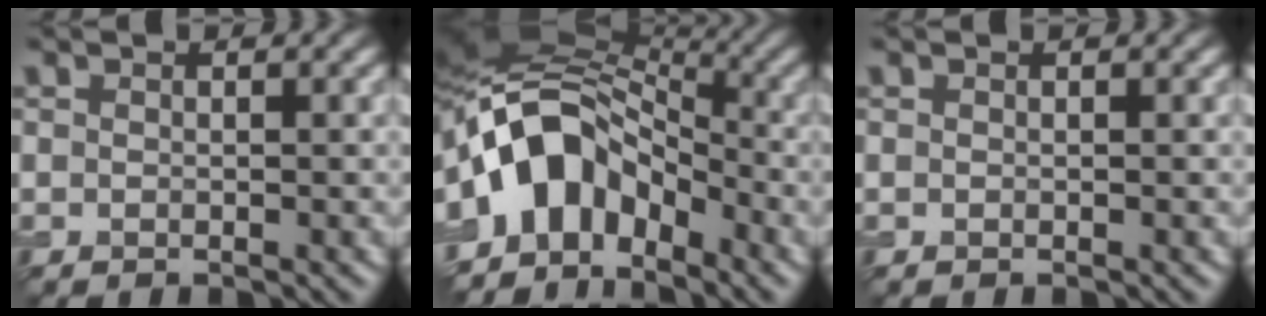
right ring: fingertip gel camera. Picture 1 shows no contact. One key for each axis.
{"total": 10.1, "fx": -3.5, "fy": 6.6, "fz": 6.9, "tx": -0.107, "ty": 0.021, "tz": -0.075}
{"total": 0.0}